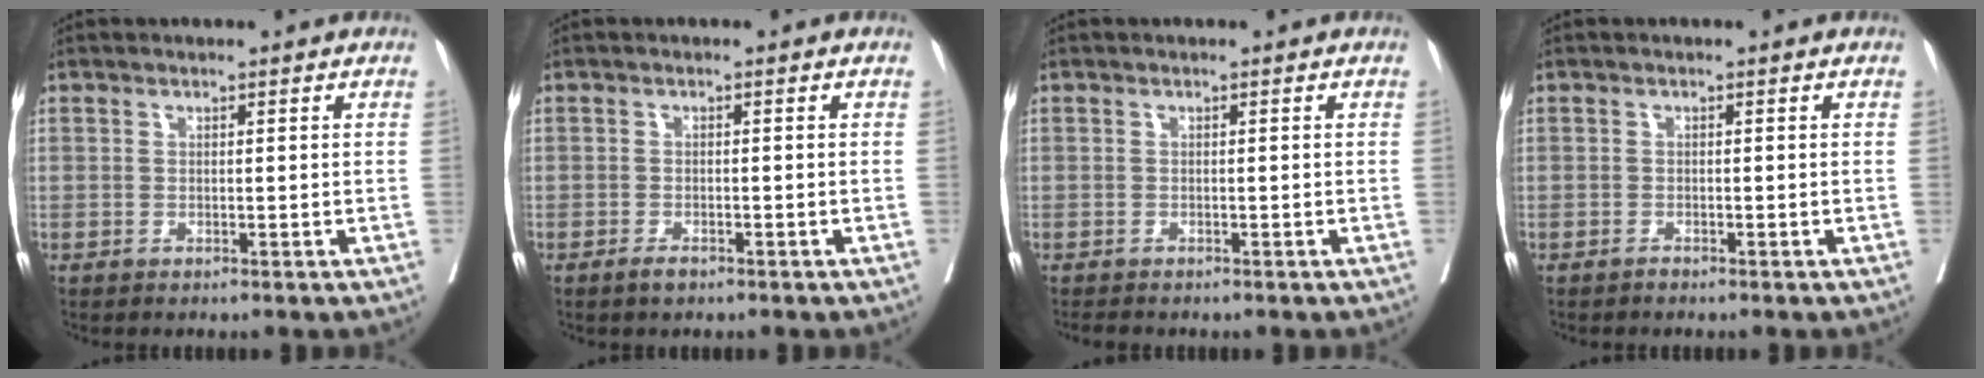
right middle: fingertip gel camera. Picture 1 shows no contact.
{"total": 1.4, "force": [-1.0, 0.5, 0.8], "torque": [-0.015, 0.000, -0.017]}
{"total": 1.5, "force": [-1.3, 0.5, 0.5], "torque": [-0.012, -0.004, -0.019]}
{"total": 0.6, "force": [-0.6, 0.1, 0.1], "torque": [-0.003, 0.000, -0.010]}